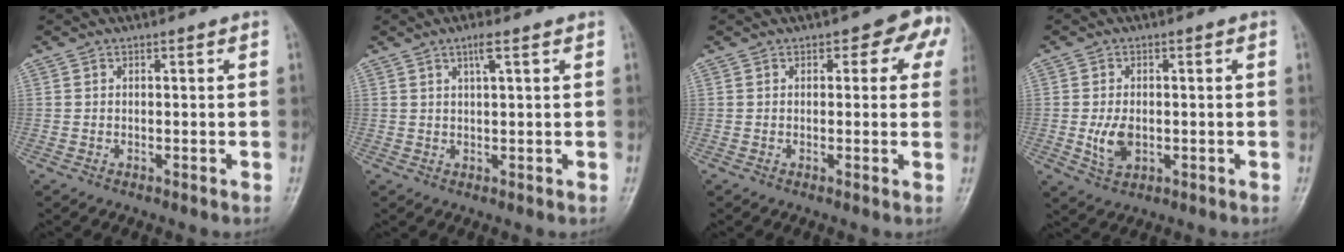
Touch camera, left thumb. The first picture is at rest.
{"total": 2.7, "force": [1.4, 0.3, 2.3], "torque": [-0.046, 0.000, 0.028]}
{"total": 6.5, "force": [2.5, 3.5, 4.8], "torque": [-0.012, 0.002, 0.017]}
{"total": 5.1, "force": [-0.8, 3.2, 3.9], "torque": [-0.069, 0.000, -0.008]}